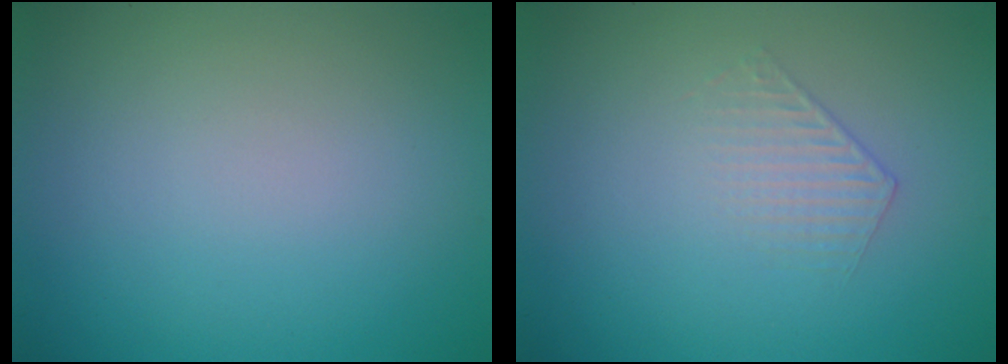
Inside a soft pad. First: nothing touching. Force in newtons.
{"total": 1.0, "press": 0.4, "slide": 0.9}